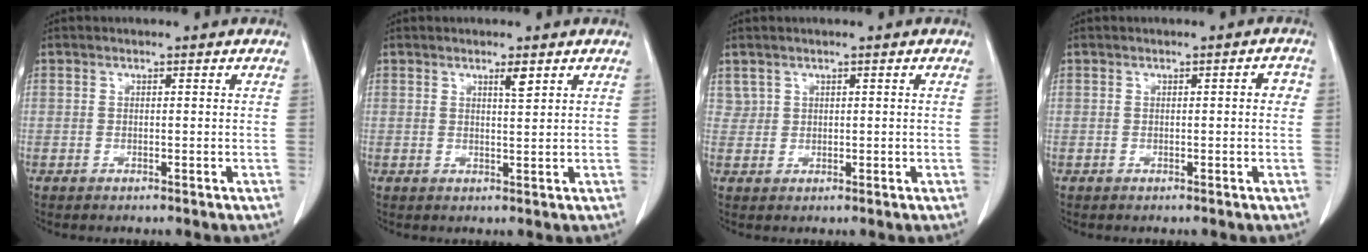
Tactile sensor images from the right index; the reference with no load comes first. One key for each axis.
{"total": 1.8, "fx": 1.1, "fy": 0.0, "fz": 1.3, "tx": -0.024, "ty": -0.004, "tz": 0.019}
{"total": 1.5, "fx": 1.0, "fy": 1.1, "fz": 0.1, "tx": 0.009, "ty": 0.004, "tz": 0.016}
{"total": 1.6, "fx": 0.1, "fy": 0.6, "fz": 1.5, "tx": -0.013, "ty": 0.005, "tz": 0.000}